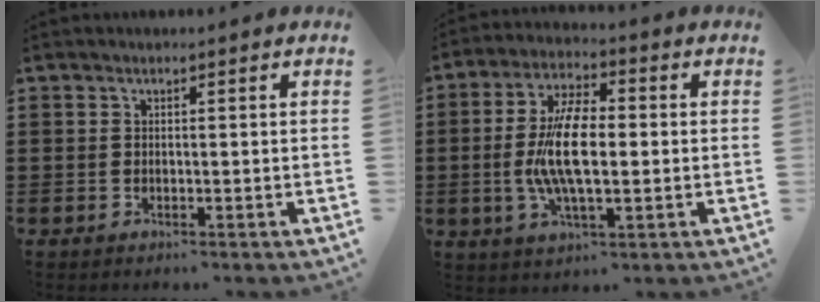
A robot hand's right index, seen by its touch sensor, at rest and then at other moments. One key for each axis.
{"total": 10.7, "fx": -0.7, "fy": 4.2, "fz": 9.8, "tx": -0.207, "ty": -0.003, "tz": -0.016}